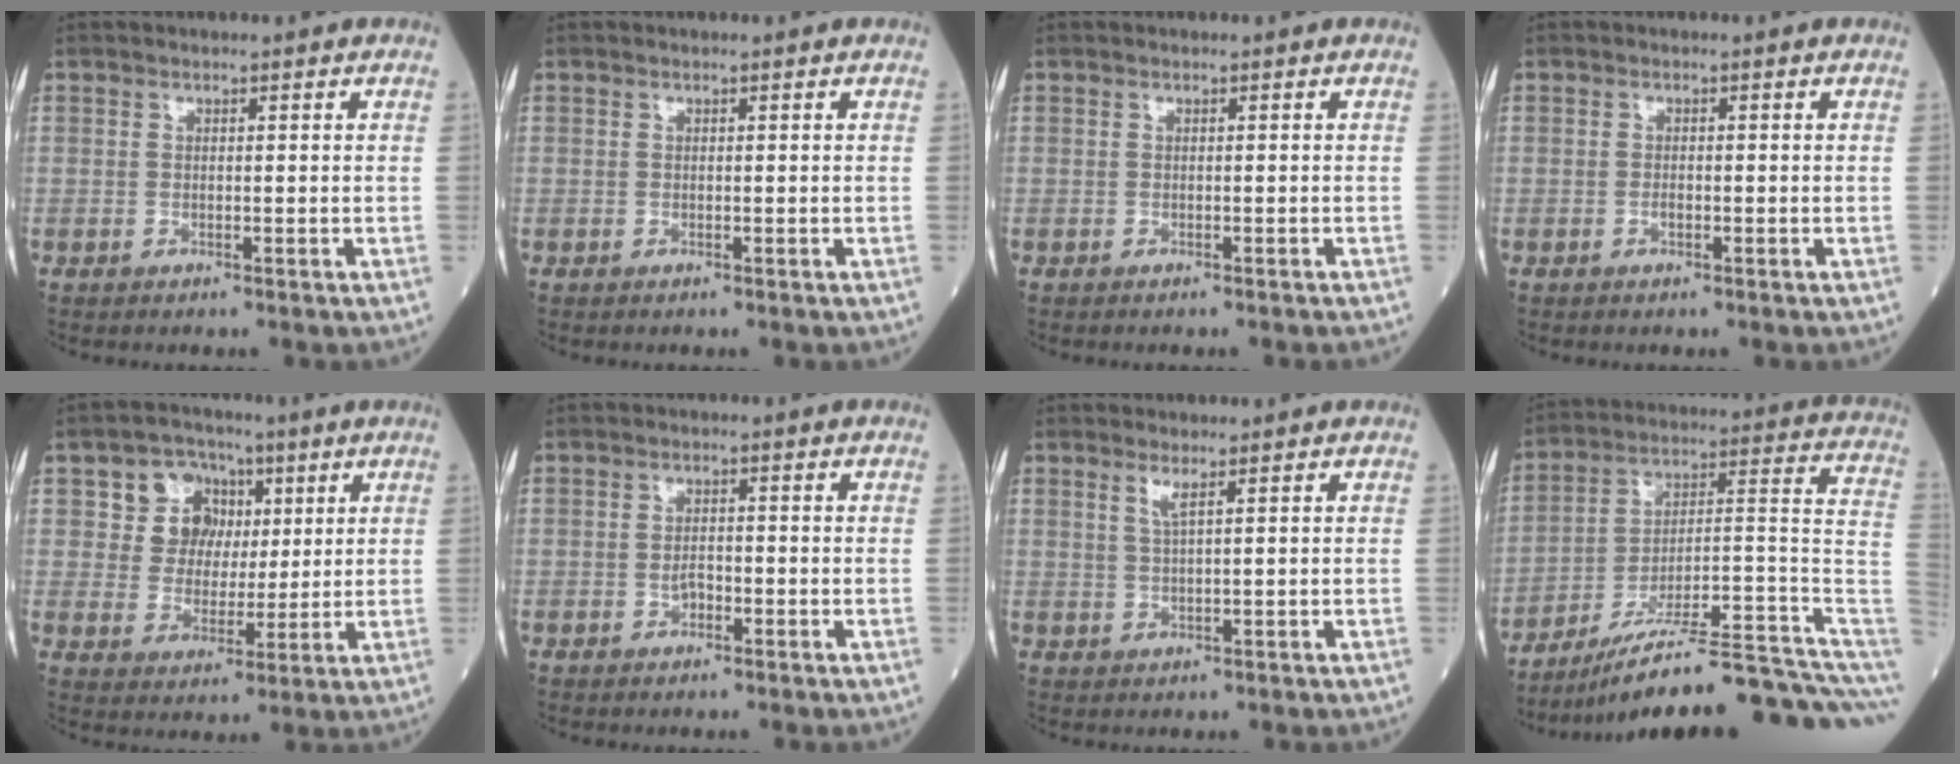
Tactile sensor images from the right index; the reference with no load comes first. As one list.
[{"total": 0.0}, {"total": 1.5, "force": [-1.4, -0.1, 0.5], "torque": [-0.006, 0.002, -0.018]}, {"total": 0.8, "force": [-0.3, 0.3, 0.7], "torque": [-0.013, 0.001, -0.005]}, {"total": 8.2, "force": [3.0, 7.2, 2.3], "torque": [-0.037, 0.027, 0.056]}, {"total": 1.7, "force": [-0.7, 1.0, 1.2], "torque": [-0.016, 0.005, -0.010]}, {"total": 1.8, "force": [1.0, -0.3, 1.5], "torque": [-0.034, -0.005, 0.021]}, {"total": 23.5, "force": [-18.5, 0.7, 14.6], "torque": [-0.126, 0.039, -0.283]}]